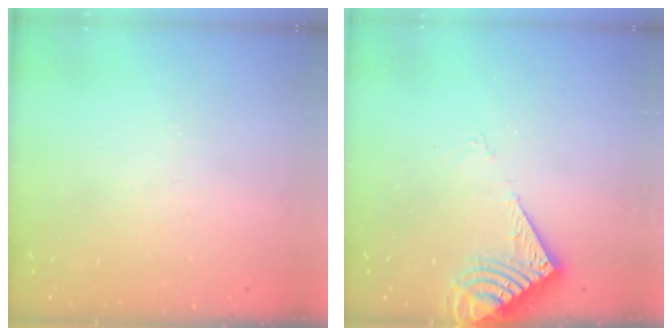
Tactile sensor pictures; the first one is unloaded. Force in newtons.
{"total": 7.6, "press": 7.5, "slide": 0.8}